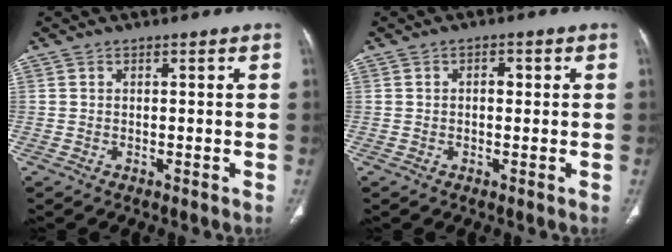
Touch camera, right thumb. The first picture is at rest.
{"total": 1.8, "force": [0.2, 1.1, 1.4], "torque": [-0.017, 0.005, -0.001]}